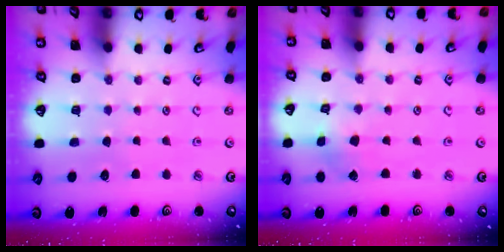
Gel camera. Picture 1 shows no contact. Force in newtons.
{"total": 1.7, "press": 1.7, "slide": 0.3}